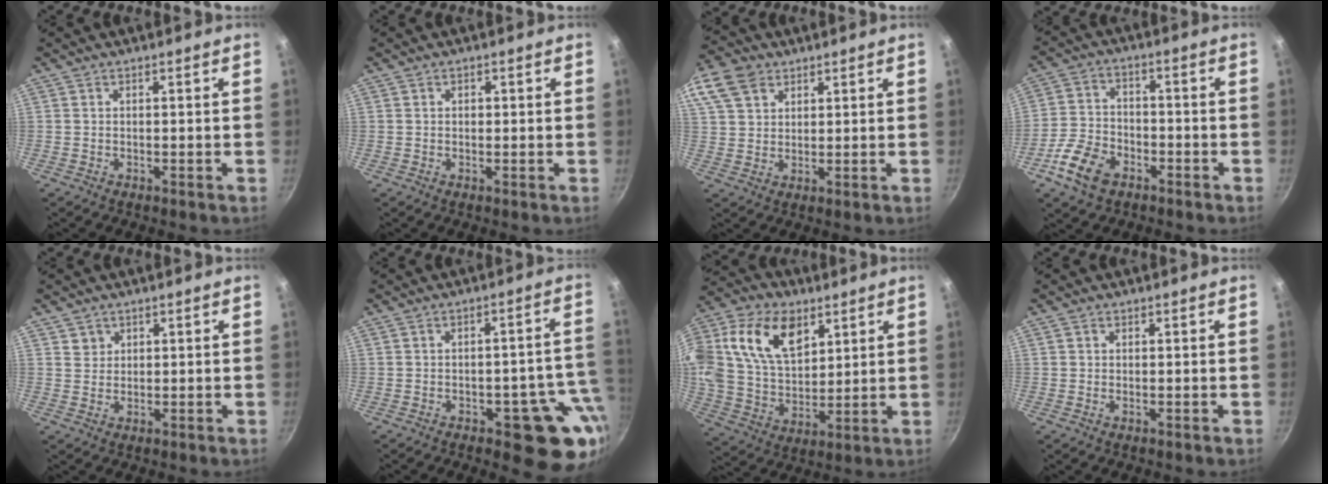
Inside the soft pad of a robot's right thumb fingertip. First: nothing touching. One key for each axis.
{"total": 0.9, "fx": 0.2, "fy": 0.8, "fz": 0.5, "tx": -0.003, "ty": 0.003, "tz": 0.003}
{"total": 12.7, "fx": 6.6, "fy": 9.0, "fz": 6.1, "tx": -0.128, "ty": 0.011, "tz": 0.125}
{"total": 9.9, "fx": -5.2, "fy": 6.4, "fz": 5.6, "tx": -0.098, "ty": 0.031, "tz": -0.105}
{"total": 2.3, "fx": 1.2, "fy": 1.9, "fz": 0.2, "tx": 0.016, "ty": 0.005, "tz": 0.020}
{"total": 13.0, "fx": -4.6, "fy": 6.5, "fz": 10.3, "tx": -0.044, "ty": 0.027, "tz": -0.052}
{"total": 22.5, "fx": 9.4, "fy": 14.6, "fz": 14.3, "tx": -0.274, "ty": -0.006, "tz": 0.172}
{"total": 0.7, "fx": 0.2, "fy": 0.5, "fz": 0.3, "tx": -0.005, "ty": 0.003, "tz": 0.002}